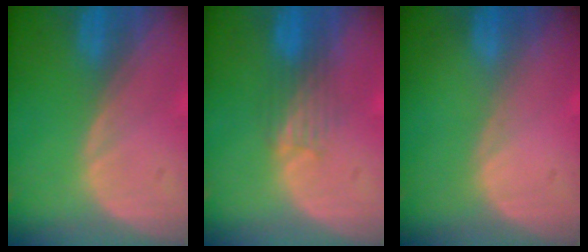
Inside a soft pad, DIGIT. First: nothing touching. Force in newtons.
{"total": 3.5, "press": 3.2, "slide": 1.5}
{"total": 0.0}